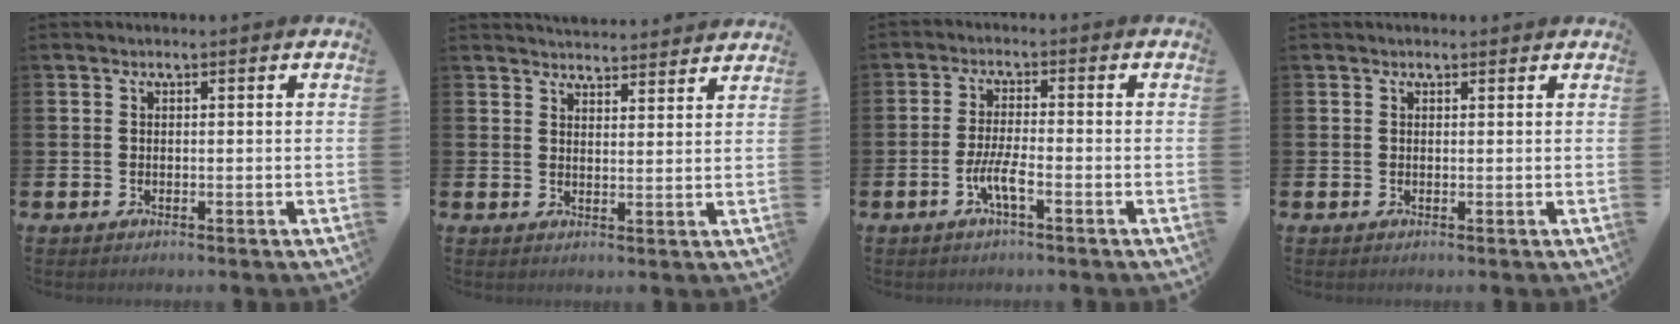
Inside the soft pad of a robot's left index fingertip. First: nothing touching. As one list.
[{"total": 4.1, "force": [4.1, 0.4, 0.0], "torque": [-0.004, -0.024, 0.074]}, {"total": 3.7, "force": [-1.6, 0.6, 3.3], "torque": [-0.072, -0.003, -0.032]}, {"total": 0.6, "force": [0.6, 0.3, 0.1], "torque": [0.009, -0.001, 0.007]}]